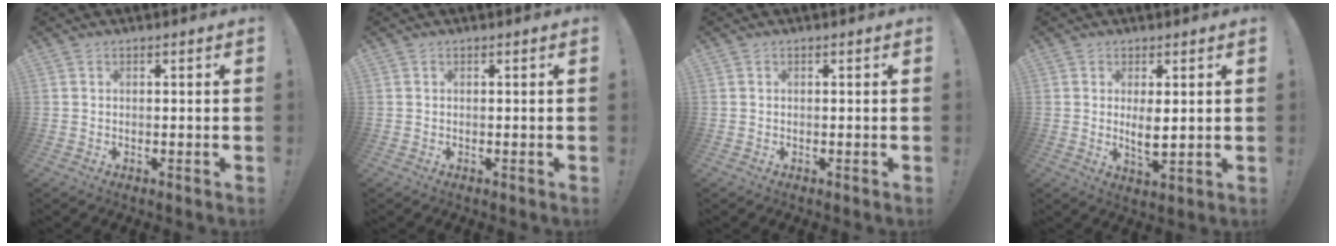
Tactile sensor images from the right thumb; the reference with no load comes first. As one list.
[{"total": 0.0}, {"total": 0.0}, {"total": 5.0, "force": [1.0, 2.1, 4.5], "torque": [-0.062, -0.016, 0.011]}]